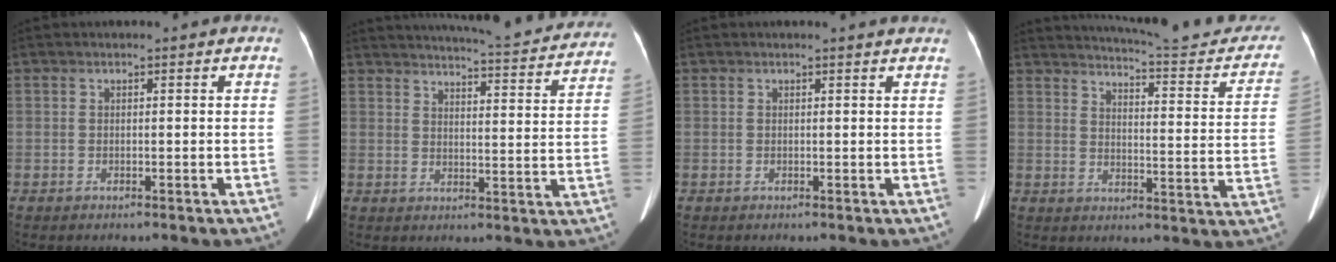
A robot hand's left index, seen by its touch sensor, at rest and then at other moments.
{"total": 24.1, "force": [22.6, 2.2, 8.1], "torque": [-0.115, -0.055, 0.267]}
{"total": 2.0, "force": [1.9, -0.2, 0.5], "torque": [-0.013, -0.003, 0.015]}
{"total": 20.0, "force": [18.6, 2.4, 6.9], "torque": [-0.086, -0.055, 0.218]}